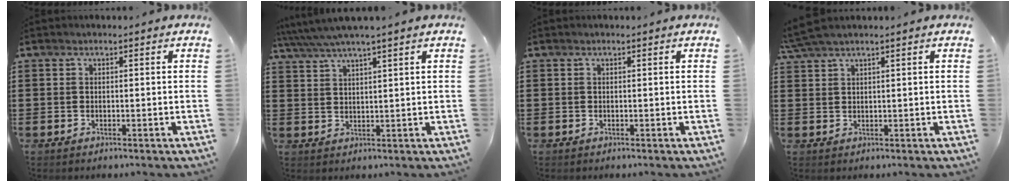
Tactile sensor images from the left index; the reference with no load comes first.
{"total": 3.6, "force": [2.9, -0.3, 2.2], "torque": [-0.051, -0.005, 0.050]}
{"total": 0.0}
{"total": 2.4, "force": [1.8, -0.1, 1.5], "torque": [-0.034, 0.002, 0.035]}